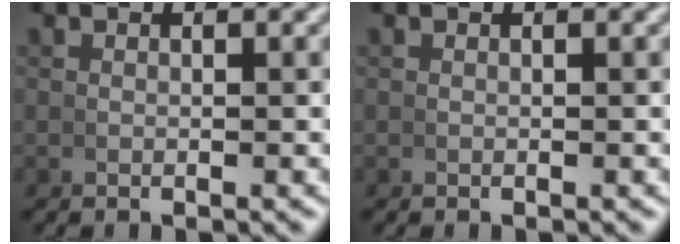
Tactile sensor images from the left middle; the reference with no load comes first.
{"total": 0.0}